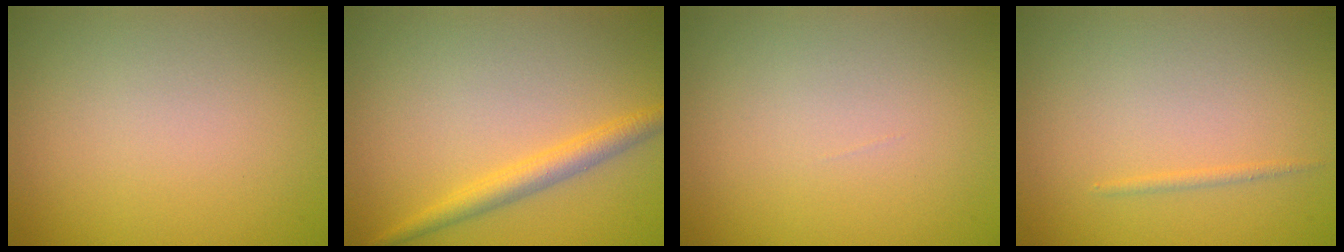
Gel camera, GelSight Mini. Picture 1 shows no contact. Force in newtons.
{"total": 2.5, "press": 2.5, "slide": 0.1}
{"total": 0.0}
{"total": 0.6, "press": 0.6, "slide": 0.1}